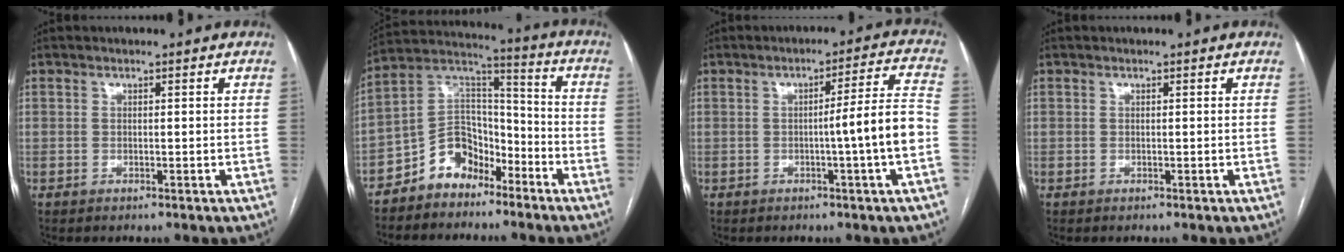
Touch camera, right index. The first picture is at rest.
{"total": 9.8, "force": [-6.5, 6.4, 3.5], "torque": [-0.069, 0.051, -0.123]}
{"total": 7.9, "force": [-1.9, -1.4, 7.6], "torque": [-0.103, 0.007, -0.026]}
{"total": 0.0}